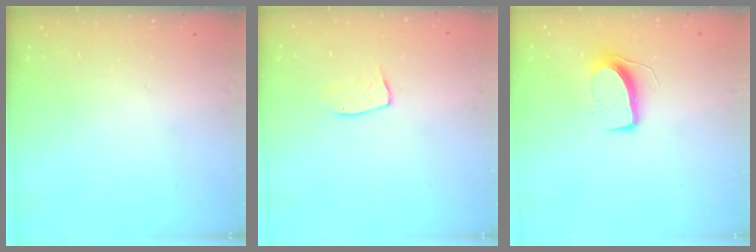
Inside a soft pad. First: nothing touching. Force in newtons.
{"total": 5.9, "press": 5.9, "slide": 0.3}
{"total": 9.3, "press": 9.3, "slide": 0.5}